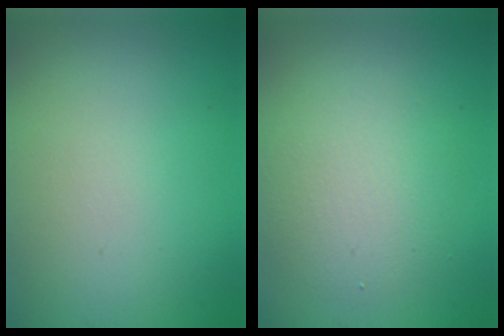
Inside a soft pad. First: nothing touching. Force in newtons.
{"total": 3.8, "press": 3.8, "slide": 0.3}